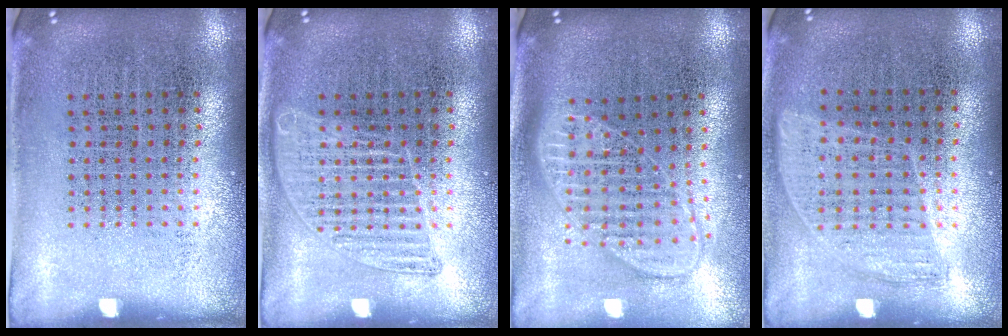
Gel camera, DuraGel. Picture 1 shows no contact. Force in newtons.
{"total": 1.7, "press": 1.7, "slide": 0.3}
{"total": 1.9, "press": 1.6, "slide": 1.1}
{"total": 0.9, "press": 0.8, "slide": 0.4}